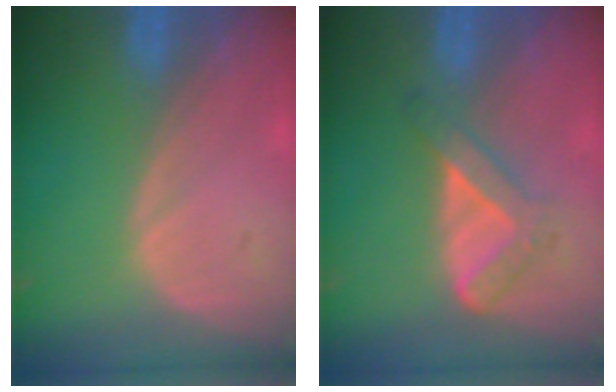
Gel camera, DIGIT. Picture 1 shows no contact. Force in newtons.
{"total": 5.5, "press": 4.7, "slide": 2.9}